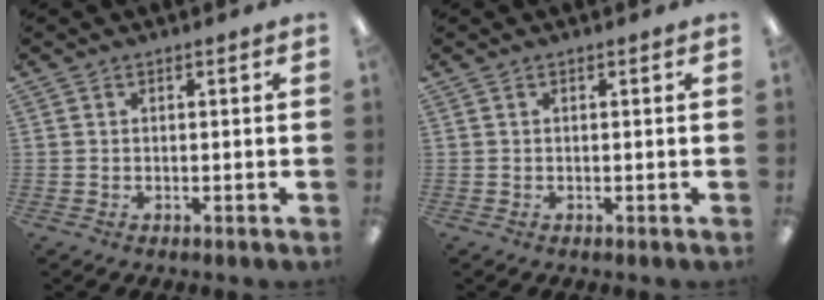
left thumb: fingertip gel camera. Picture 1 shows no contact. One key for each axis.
{"total": 0.0}